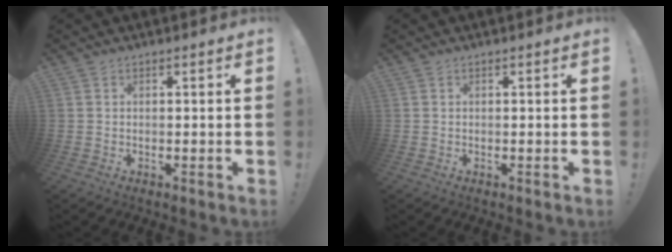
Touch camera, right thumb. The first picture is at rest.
{"total": 0.0}